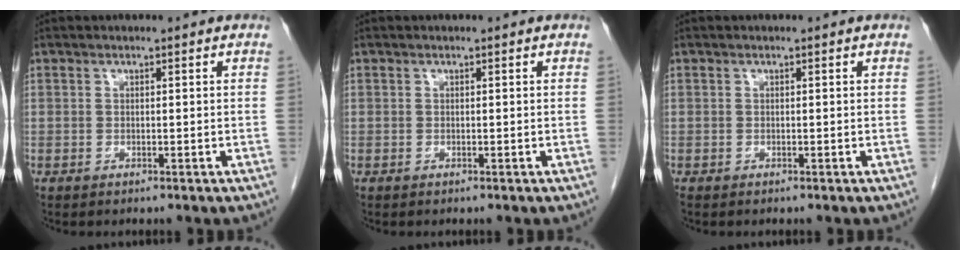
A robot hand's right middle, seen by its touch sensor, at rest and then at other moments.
{"total": 0.0}
{"total": 0.0}